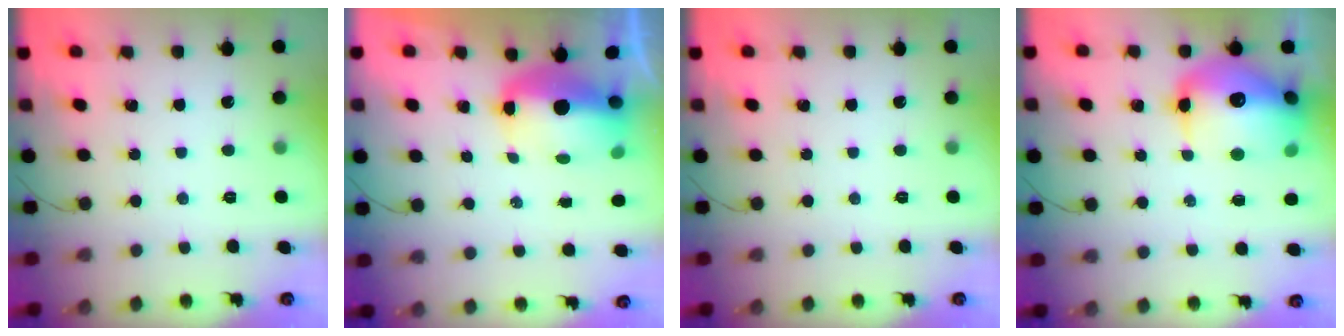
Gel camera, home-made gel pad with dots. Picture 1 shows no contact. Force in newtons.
{"total": 8.7, "press": 8.6, "slide": 1.7}
{"total": 0.0}
{"total": 19.2, "press": 18.7, "slide": 4.1}